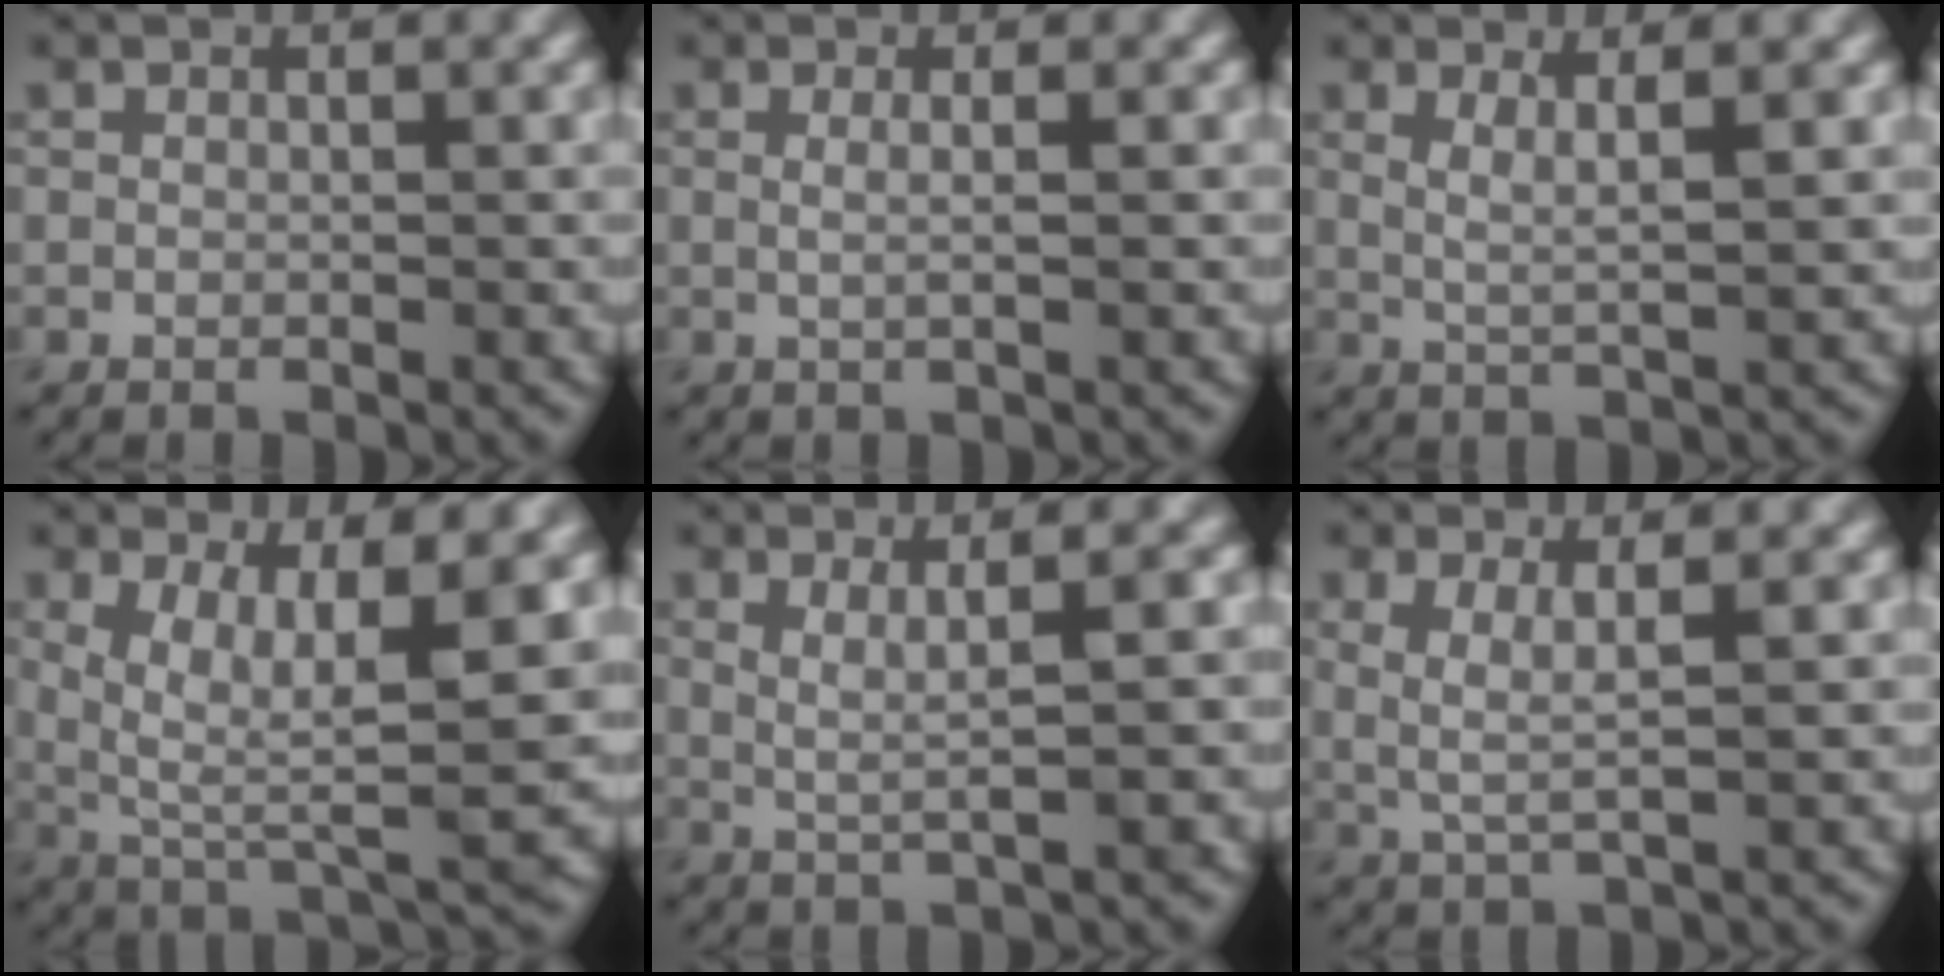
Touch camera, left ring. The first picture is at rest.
{"total": 1.6, "force": [0.3, 0.6, 1.5], "torque": [-0.018, -0.005, -0.008]}
{"total": 2.8, "force": [1.2, 0.7, 2.4], "torque": [-0.034, -0.004, 0.020]}
{"total": 8.6, "force": [1.9, 2.6, 8.0], "torque": [-0.146, -0.010, 0.034]}
{"total": 3.3, "force": [1.0, 0.6, 3.1], "torque": [-0.054, -0.003, 0.016]}
{"total": 2.6, "force": [0.7, 0.6, 2.4], "torque": [-0.052, -0.003, 0.017]}